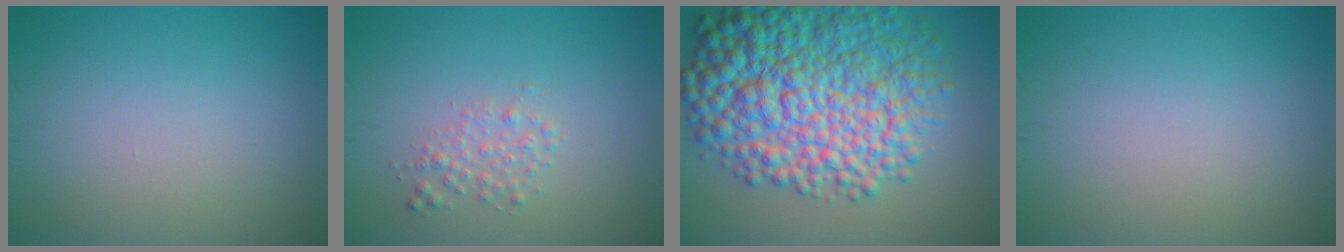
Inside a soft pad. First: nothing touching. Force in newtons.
{"total": 1.6, "press": 1.6, "slide": 0.1}
{"total": 13.2, "press": 13.2, "slide": 0.2}
{"total": 0.0}